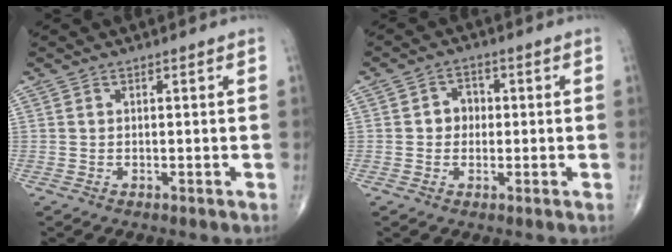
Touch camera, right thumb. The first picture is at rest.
{"total": 3.6, "force": [0.0, 3.2, 1.8], "torque": [-0.002, 0.010, -0.008]}